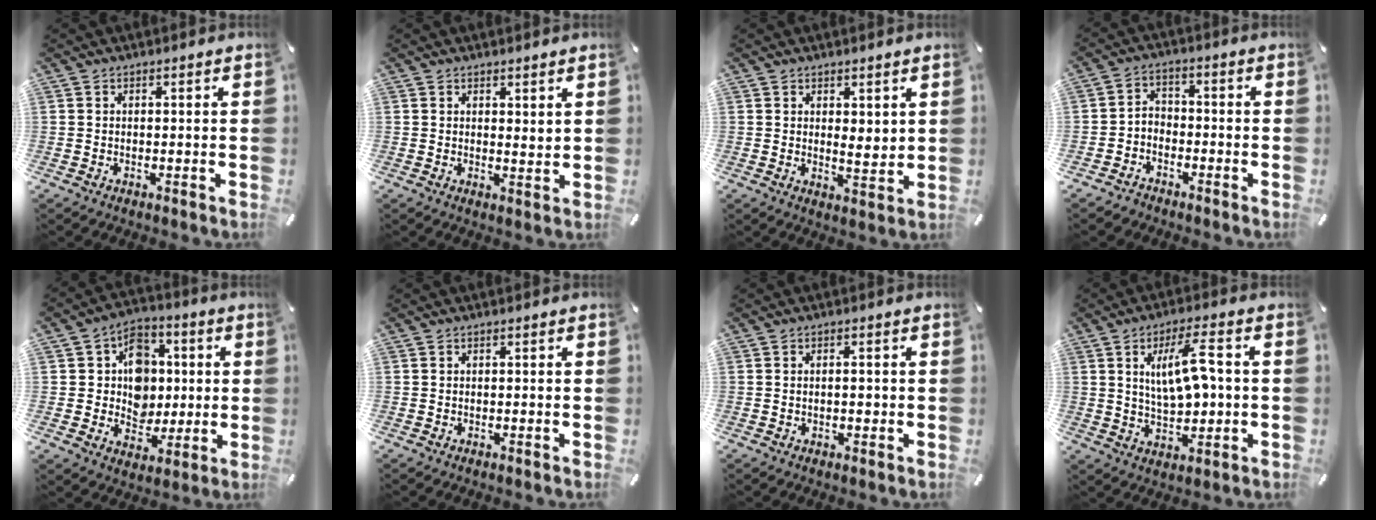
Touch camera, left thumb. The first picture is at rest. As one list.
[{"total": 2.1, "force": [2.0, 0.8, 0.2], "torque": [0.003, -0.011, 0.036]}, {"total": 3.5, "force": [2.5, 1.8, 1.7], "torque": [-0.021, -0.016, 0.044]}, {"total": 4.1, "force": [-3.2, 2.6, 0.6], "torque": [-0.015, 0.012, -0.066]}, {"total": 11.2, "force": [0.8, 10.2, 4.6], "torque": [-0.055, -0.001, 0.018]}, {"total": 0.0}, {"total": 1.7, "force": [-0.1, 0.9, 1.4], "torque": [-0.028, 0.003, -0.004]}, {"total": 11.1, "force": [2.1, 4.7, 9.8], "torque": [-0.166, 0.003, 0.031]}]